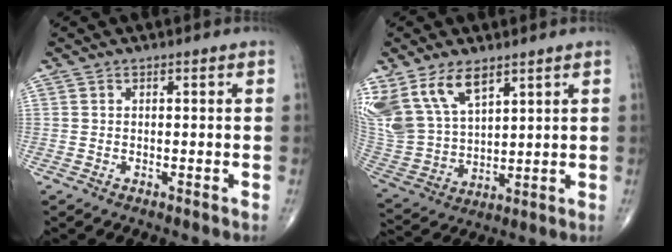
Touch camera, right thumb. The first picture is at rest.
{"total": 15.6, "force": [9.2, 8.3, 9.5], "torque": [-0.192, -0.026, 0.199]}